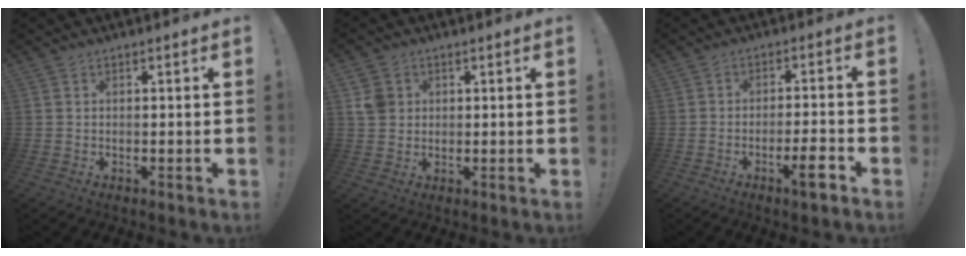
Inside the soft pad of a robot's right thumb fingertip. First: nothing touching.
{"total": 5.5, "force": [1.6, 4.7, 2.2], "torque": [-0.029, 0.004, 0.034]}
{"total": 6.8, "force": [-3.7, 0.3, 5.8], "torque": [-0.076, 0.010, -0.064]}